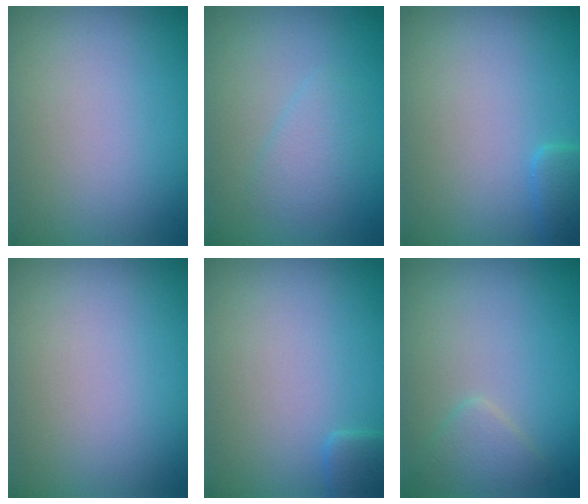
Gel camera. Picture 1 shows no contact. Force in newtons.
{"total": 1.8, "press": 1.8, "slide": 0.1}
{"total": 1.4, "press": 1.4, "slide": 0.1}
{"total": 0.0}
{"total": 1.3, "press": 1.3, "slide": 0.2}
{"total": 1.6, "press": 1.6, "slide": 0.1}